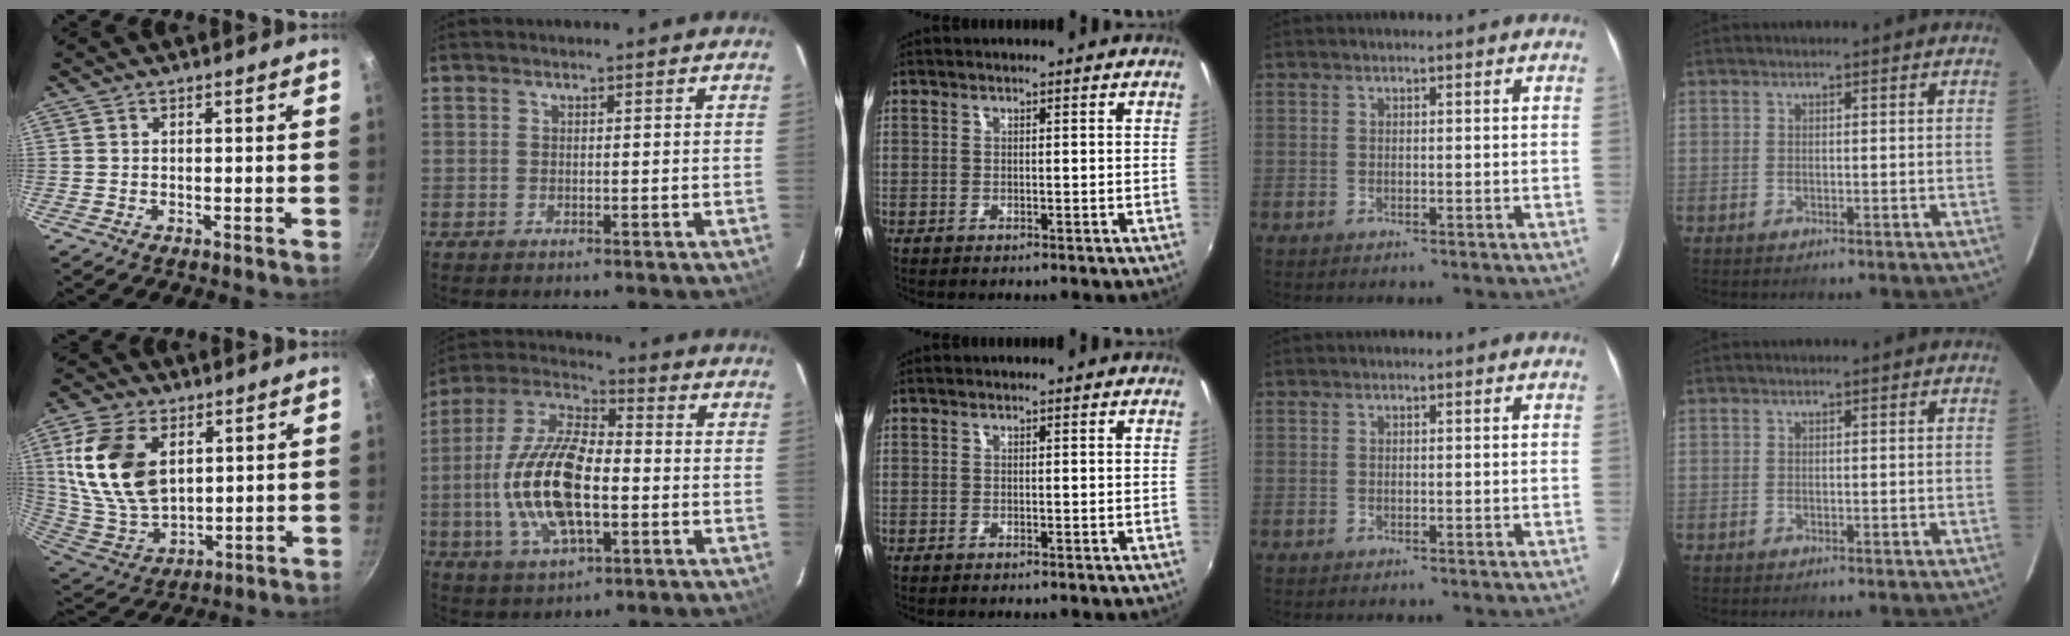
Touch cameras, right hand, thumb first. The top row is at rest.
{"thumb": {"total": 17.6, "force": [5.2, 10.8, 12.9], "torque": [-0.232, -0.021, 0.114]}, "index": {"total": 17.5, "force": [-3.0, 7.5, 15.5], "torque": [-0.323, 0.002, -0.059]}}